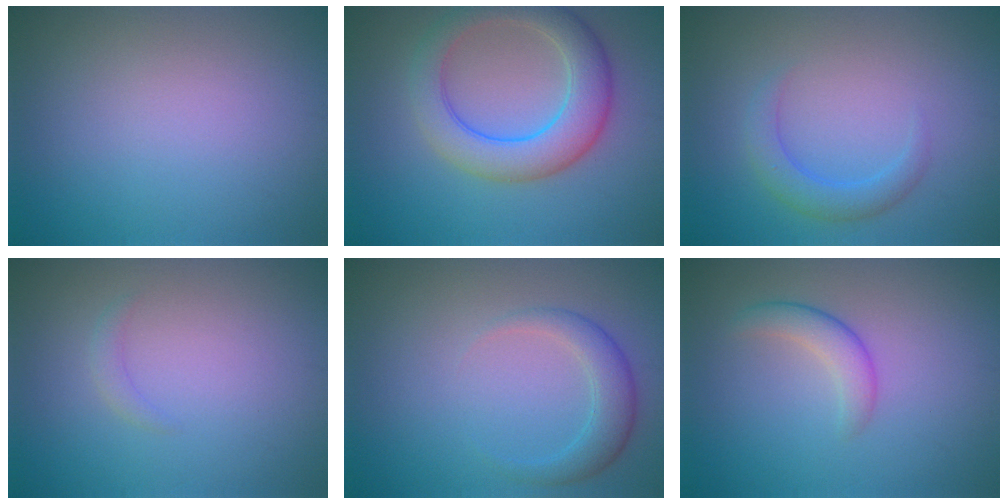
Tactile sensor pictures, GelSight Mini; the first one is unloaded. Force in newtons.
{"total": 5.9, "press": 5.9, "slide": 0.2}
{"total": 2.4, "press": 2.4, "slide": 0.2}
{"total": 0.8, "press": 0.8, "slide": 0.1}
{"total": 2.7, "press": 2.6, "slide": 0.4}
{"total": 2.4, "press": 2.4, "slide": 0.1}